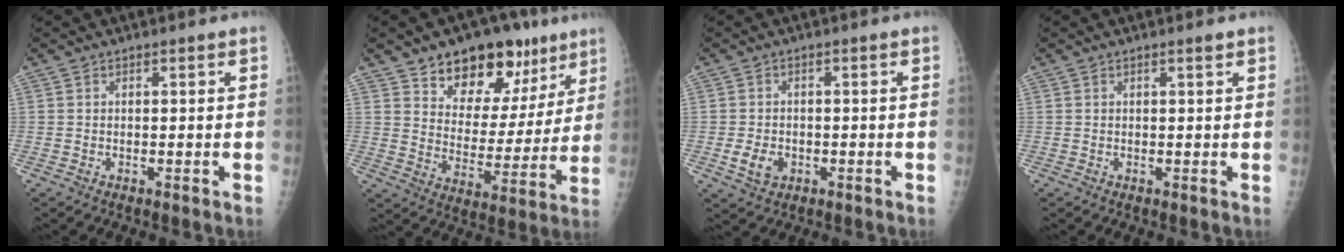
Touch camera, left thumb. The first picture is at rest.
{"total": 18.1, "force": [11.3, 10.5, 9.5], "torque": [-0.070, -0.052, 0.176]}
{"total": 3.9, "force": [-1.3, 2.9, 2.2], "torque": [-0.030, 0.003, -0.015]}
{"total": 0.6, "force": [0.5, 0.1, 0.4], "torque": [-0.007, -0.003, 0.008]}